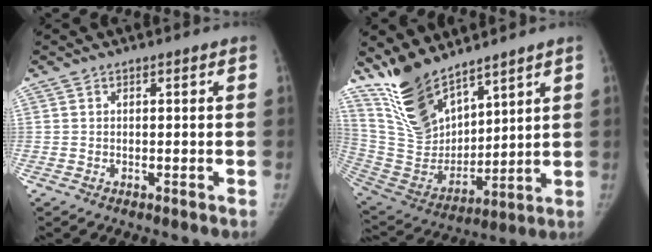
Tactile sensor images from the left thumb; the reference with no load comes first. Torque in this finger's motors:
{"motor_torque": [0.29, 0.13, 1.35, -1.34, 0.08]}